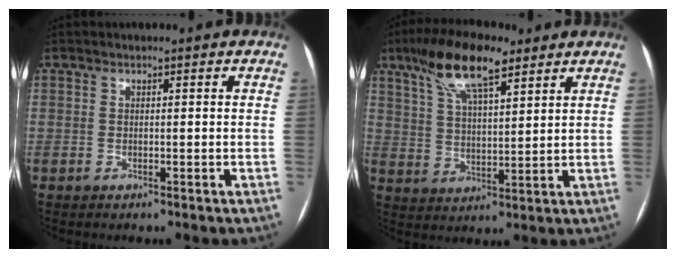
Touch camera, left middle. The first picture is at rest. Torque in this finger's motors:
{"motor_torque": [1.32, -0.82, 0.74, 0.21]}